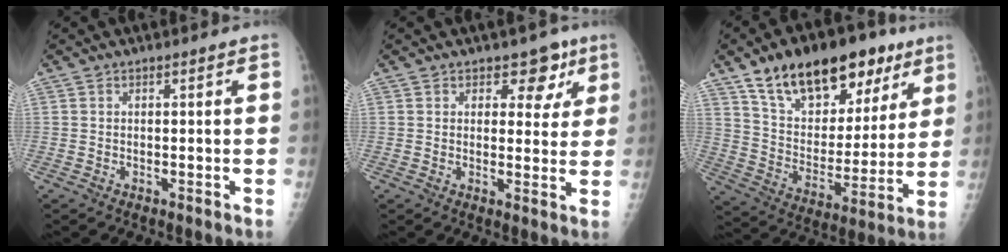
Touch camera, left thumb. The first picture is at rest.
{"total": 5.4, "force": [3.1, 3.8, 2.3], "torque": [0.014, -0.013, 0.037]}
{"total": 23.8, "force": [14.5, 12.5, 14.1], "torque": [-0.181, -0.034, 0.244]}